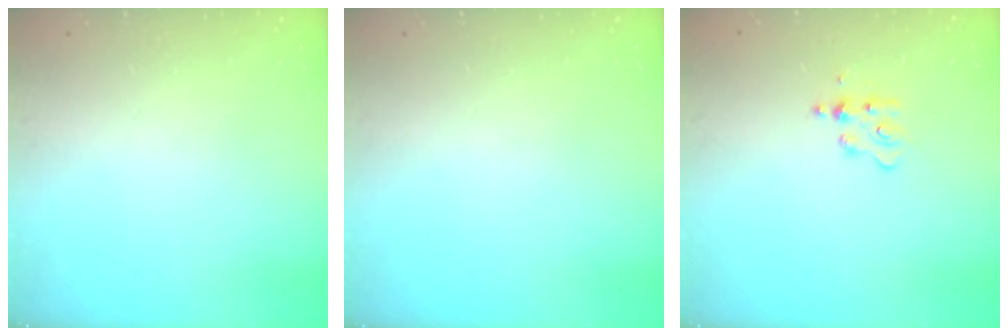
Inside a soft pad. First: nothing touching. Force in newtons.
{"total": 0.0}
{"total": 4.8, "press": 4.7, "slide": 0.8}